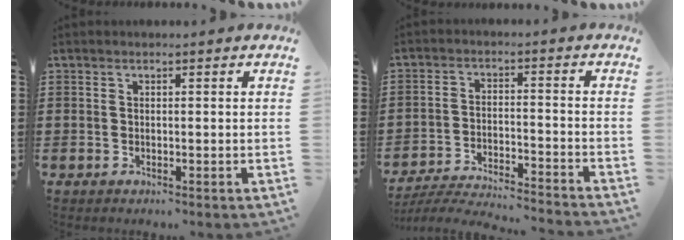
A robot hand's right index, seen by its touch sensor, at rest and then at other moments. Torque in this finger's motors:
{"motor_torque": [-0.51, 0.52, -0.41, -0.09]}